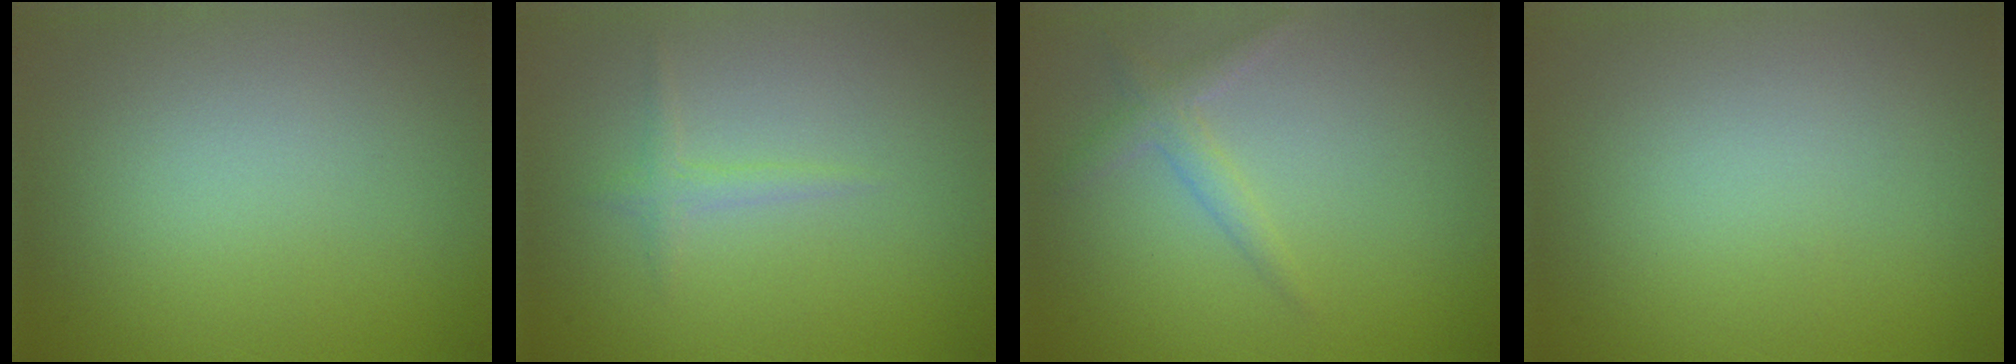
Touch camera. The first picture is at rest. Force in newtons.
{"total": 1.0, "press": 1.0, "slide": 0.1}
{"total": 1.6, "press": 1.6, "slide": 0.0}
{"total": 0.0}